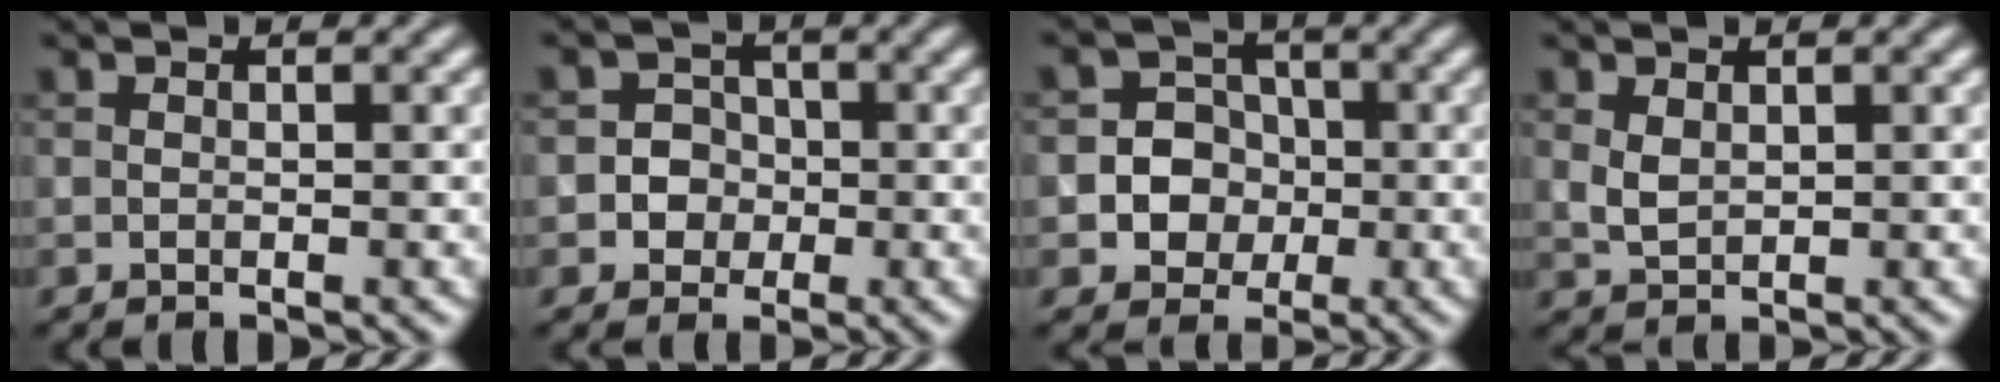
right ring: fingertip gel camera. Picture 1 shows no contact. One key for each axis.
{"total": 2.8, "fx": -0.5, "fy": 2.7, "fz": 0.6, "tx": 0.016, "ty": 0.003, "tz": -0.027}
{"total": 4.9, "fx": -0.9, "fy": 4.6, "fz": 1.3, "tx": -0.002, "ty": 0.017, "tz": -0.035}
{"total": 1.4, "fx": 0.6, "fy": 0.8, "fz": 0.9, "tx": -0.024, "ty": -0.002, "tz": 0.019}